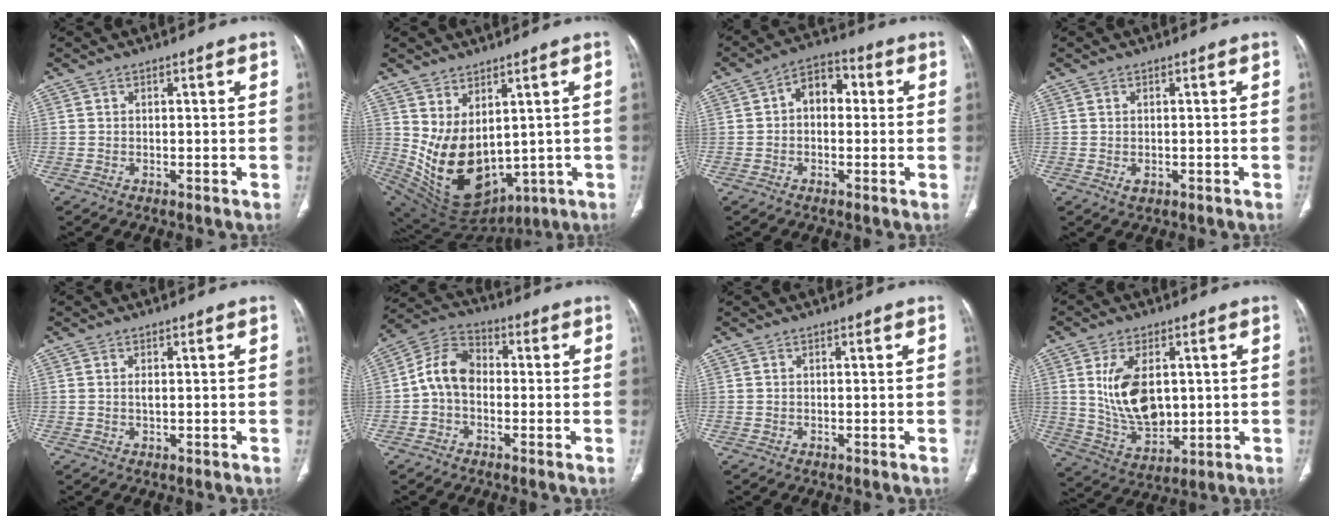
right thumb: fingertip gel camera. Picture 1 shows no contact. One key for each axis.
{"total": 15.5, "fx": 1.5, "fy": 9.8, "fz": 11.9, "tx": -0.192, "ty": -0.034, "tz": 0.073}
{"total": 6.9, "fx": 0.5, "fy": 4.9, "fz": 4.9, "tx": -0.050, "ty": 0.025, "tz": -0.005}
{"total": 1.5, "fx": -0.4, "fy": 1.0, "fz": 1.1, "tx": -0.017, "ty": -0.002, "tz": -0.002}
{"total": 1.0, "fx": 0.1, "fy": 0.4, "fz": 0.9, "tx": -0.017, "ty": -0.001, "tz": 0.002}
{"total": 8.4, "fx": -0.9, "fy": 6.0, "fz": 5.8, "tx": -0.094, "ty": 0.029, "tz": -0.034}
{"total": 0.0}
{"total": 13.0, "fx": 2.1, "fy": 7.8, "fz": 10.2, "tx": -0.165, "ty": -0.016, "tz": 0.053}